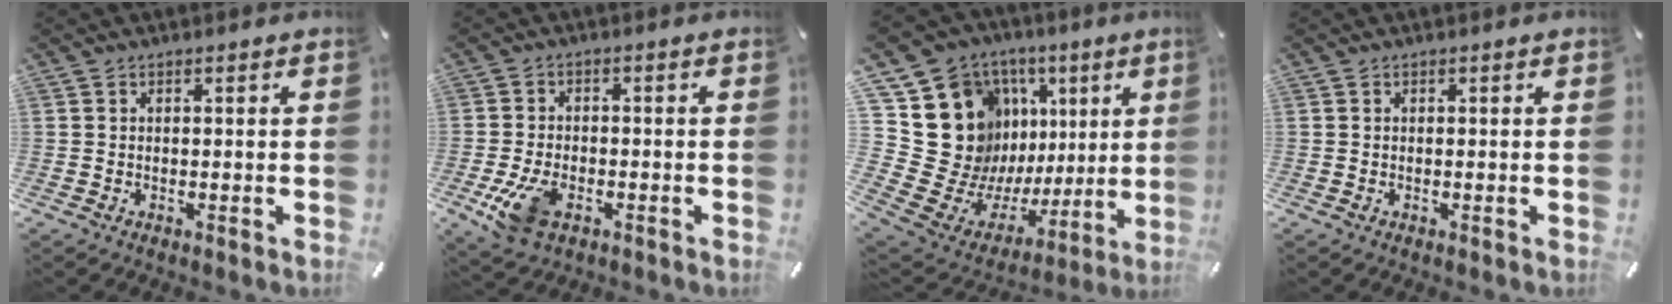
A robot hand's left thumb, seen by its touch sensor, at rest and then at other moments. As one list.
[{"total": 8.1, "force": [-3.4, 4.8, 5.7], "torque": [-0.133, 0.004, -0.062]}, {"total": 22.9, "force": [5.6, 19.8, 10.0], "torque": [-0.129, -0.081, 0.164]}, {"total": 0.0}]